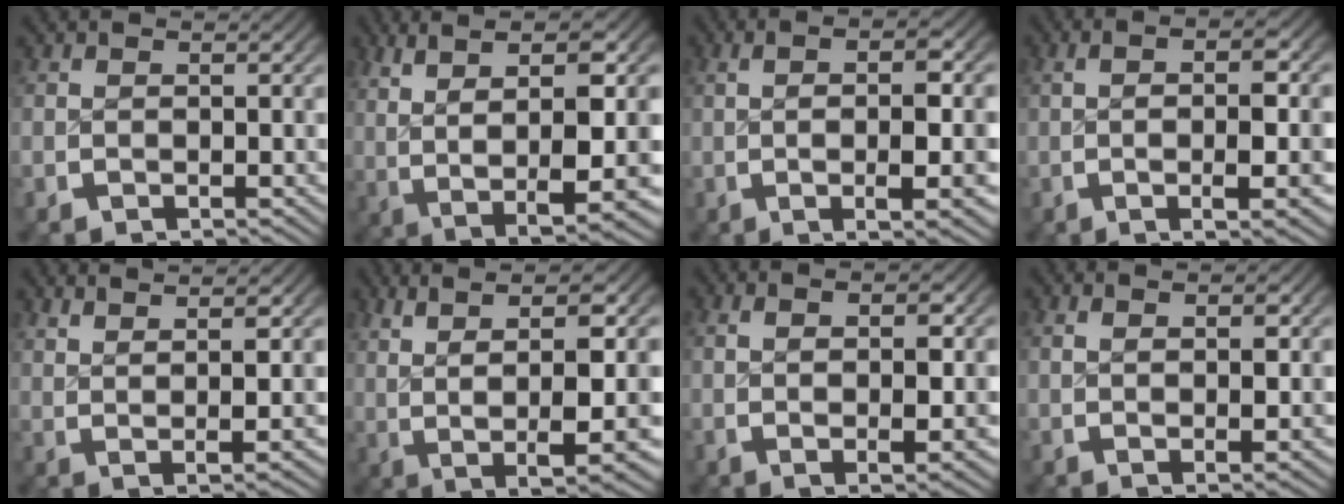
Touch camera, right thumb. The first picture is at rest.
{"total": 14.7, "force": [1.4, 7.4, 12.7], "torque": [-0.213, -0.019, 0.038]}
{"total": 7.6, "force": [-0.3, 2.0, 7.3], "torque": [-0.101, 0.001, -0.003]}
{"total": 6.6, "force": [-0.5, 1.7, 6.4], "torque": [-0.088, 0.002, -0.008]}
{"total": 4.3, "force": [2.8, 0.5, 3.2], "torque": [-0.044, 0.002, 0.055]}
{"total": 13.3, "force": [1.8, 6.0, 11.8], "torque": [-0.187, -0.006, 0.038]}
{"total": 4.8, "force": [0.4, 1.5, 4.5], "torque": [-0.065, -0.001, 0.009]}
{"total": 2.9, "force": [0.7, 0.7, 2.8], "torque": [-0.038, -0.001, 0.016]}